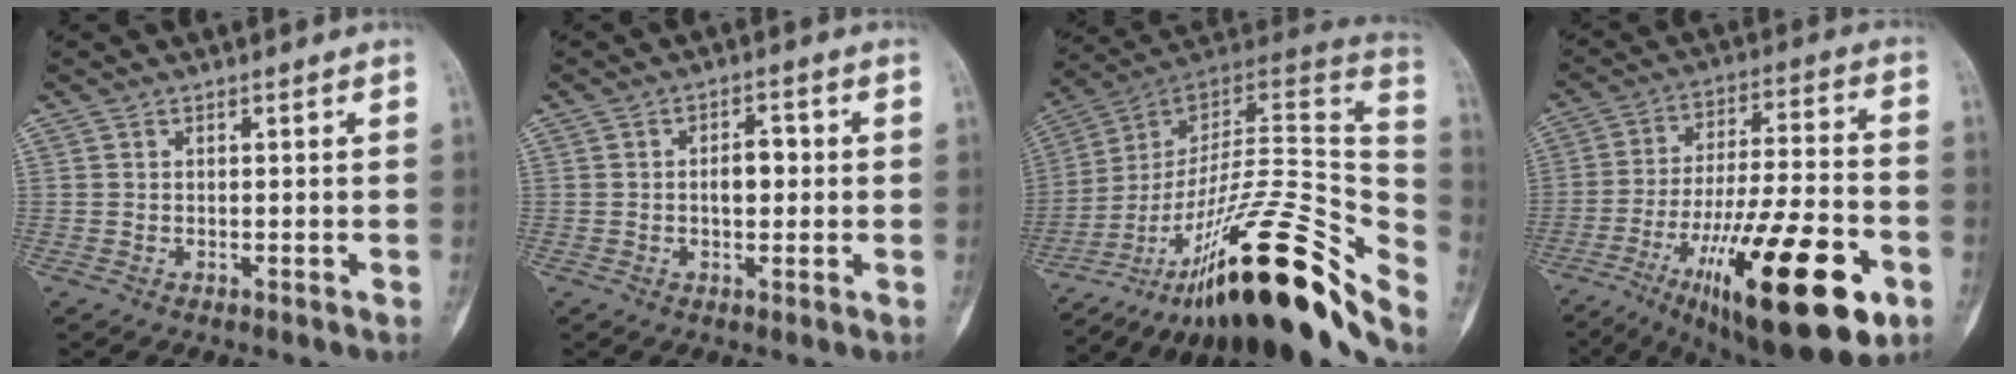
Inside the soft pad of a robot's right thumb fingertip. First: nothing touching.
{"total": 4.5, "force": [0.0, 2.6, 3.6], "torque": [-0.047, 0.010, -0.003]}
{"total": 34.3, "force": [-20.7, 9.4, 25.6], "torque": [-0.304, 0.077, -0.313]}
{"total": 27.7, "force": [-11.8, 8.3, 23.7], "torque": [-0.368, 0.043, -0.177]}